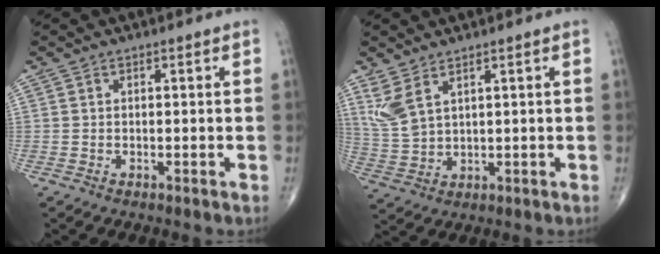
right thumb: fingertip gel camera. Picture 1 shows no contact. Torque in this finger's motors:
{"motor_torque": [-0.30, 0.48, 0.53, 0.37, 0.06]}